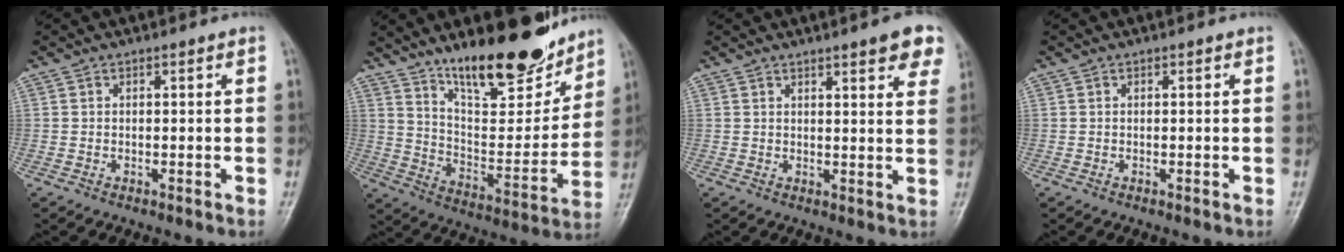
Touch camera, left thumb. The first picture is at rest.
{"total": 19.8, "force": [14.8, 6.2, 11.6], "torque": [-0.132, -0.098, 0.245]}
{"total": 7.8, "force": [5.1, 1.7, 5.7], "torque": [-0.048, -0.017, 0.057]}
{"total": 0.0}